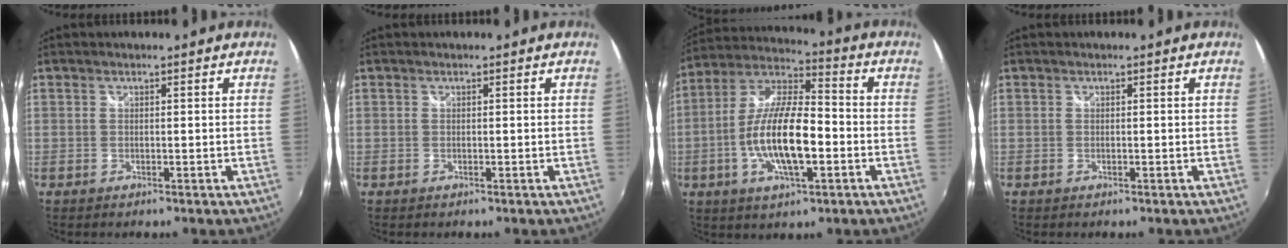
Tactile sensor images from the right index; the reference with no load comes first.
{"total": 0.0}
{"total": 15.5, "force": [-3.7, 5.1, 14.1], "torque": [-0.279, -0.002, -0.071]}
{"total": 0.0}